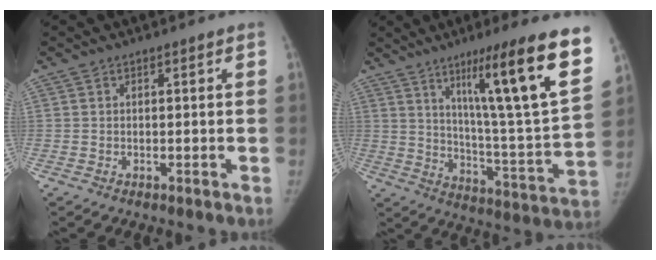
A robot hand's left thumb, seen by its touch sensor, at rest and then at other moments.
{"total": 24.0, "force": [12.3, 1.8, 20.6], "torque": [-0.286, -0.046, 0.189]}